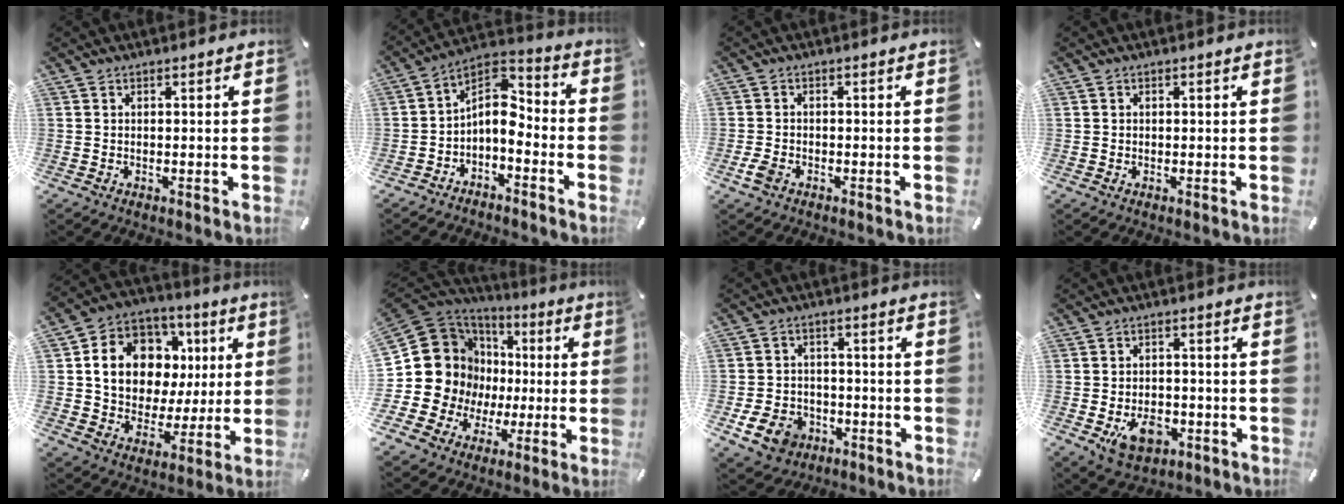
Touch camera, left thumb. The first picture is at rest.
{"total": 8.2, "force": [-2.2, 5.5, 5.6], "torque": [-0.107, 0.000, -0.046]}
{"total": 3.0, "force": [-1.5, 1.7, 1.9], "torque": [-0.052, -0.003, -0.032]}
{"total": 0.6, "force": [0.0, 0.6, 0.0], "torque": [0.002, 0.007, -0.002]}
{"total": 15.4, "force": [3.7, 12.4, 8.2], "torque": [-0.140, -0.014, 0.078]}
{"total": 17.6, "force": [1.1, 16.2, 6.6], "torque": [-0.142, -0.029, 0.047]}
{"total": 8.5, "force": [-3.7, 6.7, 3.7], "torque": [-0.082, 0.022, -0.069]}
{"total": 8.0, "force": [-2.7, 5.6, 5.1], "torque": [-0.085, 0.007, -0.047]}